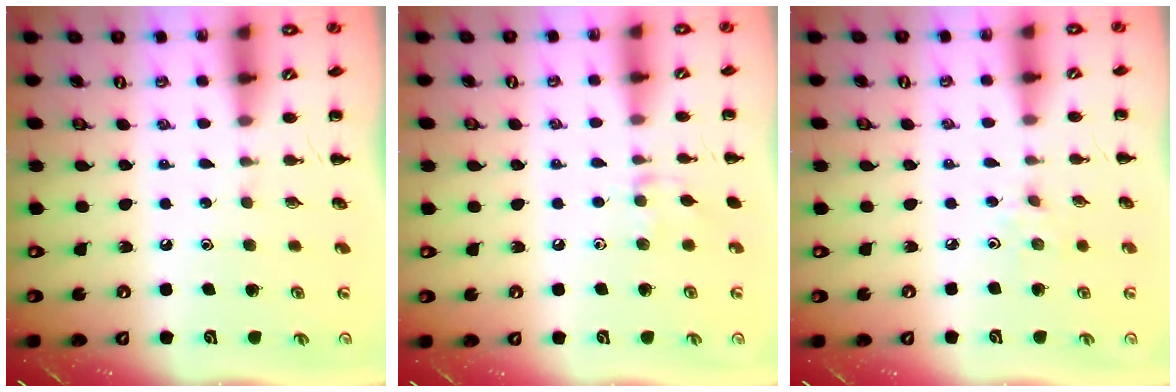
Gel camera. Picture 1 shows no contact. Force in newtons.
{"total": 4.9, "press": 4.7, "slide": 1.3}
{"total": 2.5, "press": 2.3, "slide": 0.9}